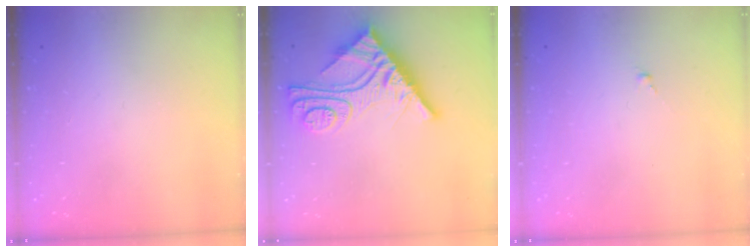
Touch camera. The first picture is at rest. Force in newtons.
{"total": 13.9, "press": 13.8, "slide": 1.4}
{"total": 0.5, "press": 0.4, "slide": 0.4}